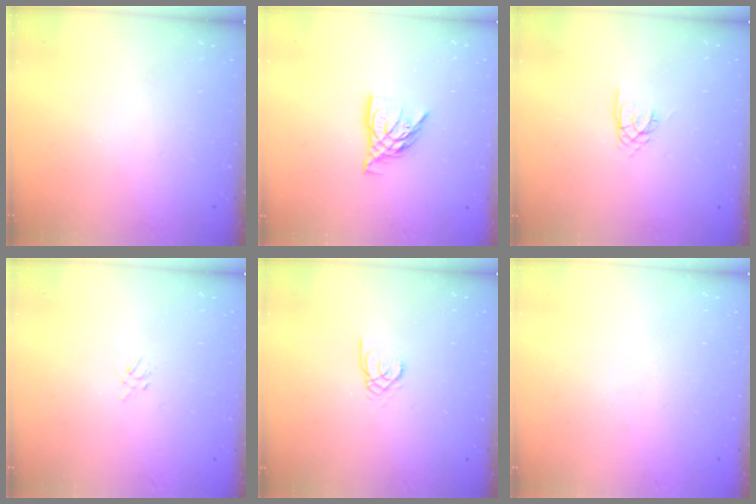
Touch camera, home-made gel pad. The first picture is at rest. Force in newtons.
{"total": 9.2, "press": 9.1, "slide": 0.9}
{"total": 2.1, "press": 2.1, "slide": 0.4}
{"total": 2.0, "press": 2.0, "slide": 0.4}
{"total": 1.9, "press": 1.9, "slide": 0.1}
{"total": 1.8, "press": 1.6, "slide": 0.6}